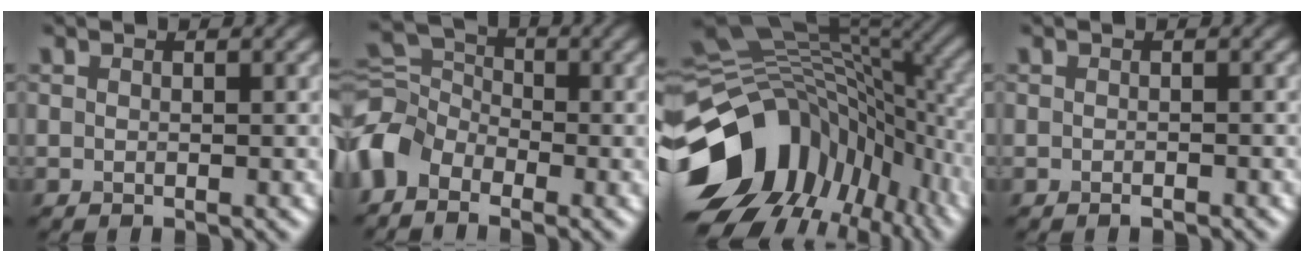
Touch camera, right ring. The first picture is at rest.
{"total": 5.4, "force": [-2.9, 3.6, 2.8], "torque": [-0.060, 0.010, -0.080]}
{"total": 14.7, "force": [-5.2, 10.6, 8.7], "torque": [-0.177, 0.002, -0.094]}
{"total": 0.6, "force": [-0.5, 0.1, 0.4], "torque": [-0.005, -0.001, -0.007]}